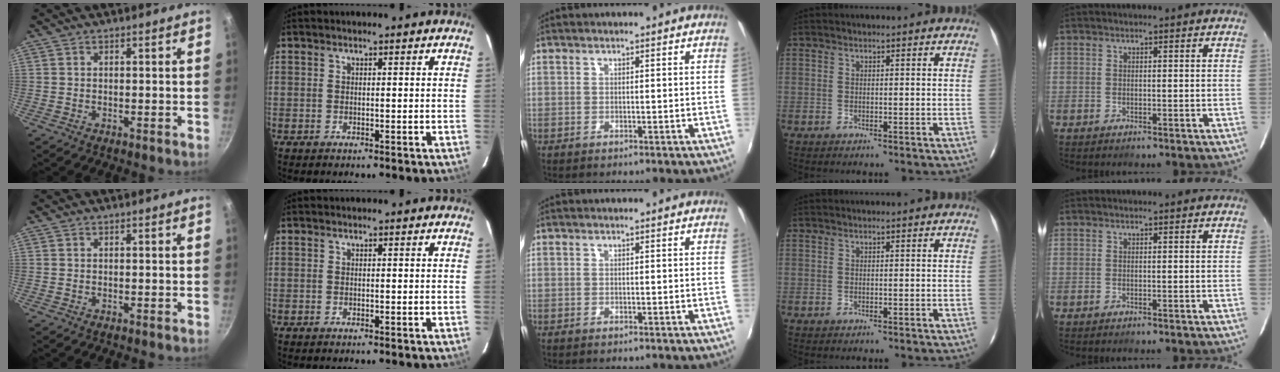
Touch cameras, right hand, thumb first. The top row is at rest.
{}